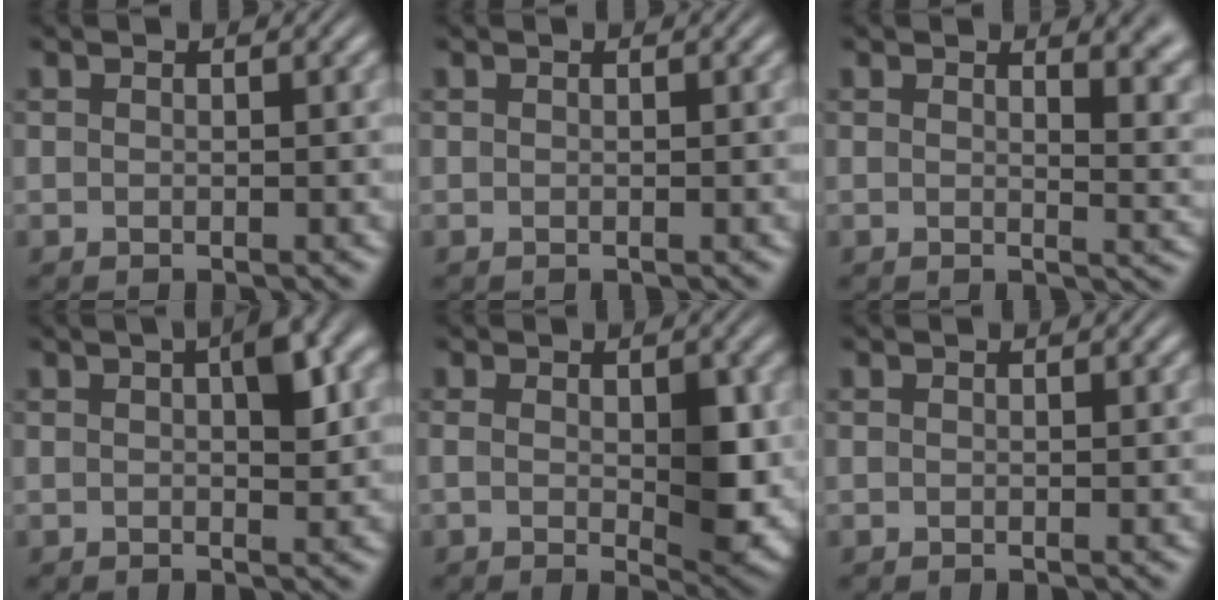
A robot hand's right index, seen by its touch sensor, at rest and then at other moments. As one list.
[{"total": 0.0}, {"total": 4.0, "force": [2.8, 0.7, 2.8], "torque": [-0.019, -0.005, 0.036]}, {"total": 3.6, "force": [1.0, 1.2, 3.3], "torque": [-0.034, 0.013, 0.006]}, {"total": 4.5, "force": [-0.3, 1.4, 4.3], "torque": [-0.064, -0.020, 0.001]}, {"total": 0.0}]